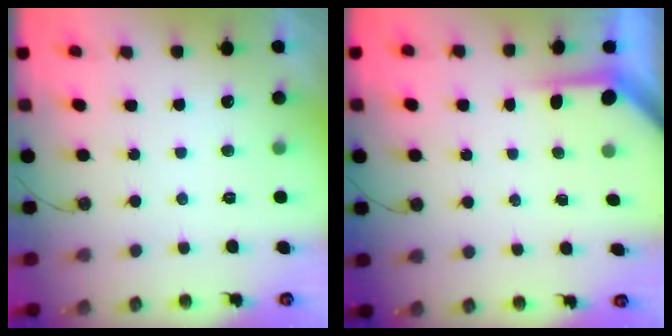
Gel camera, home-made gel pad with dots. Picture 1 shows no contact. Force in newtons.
{"total": 3.7, "press": 3.7, "slide": 0.3}